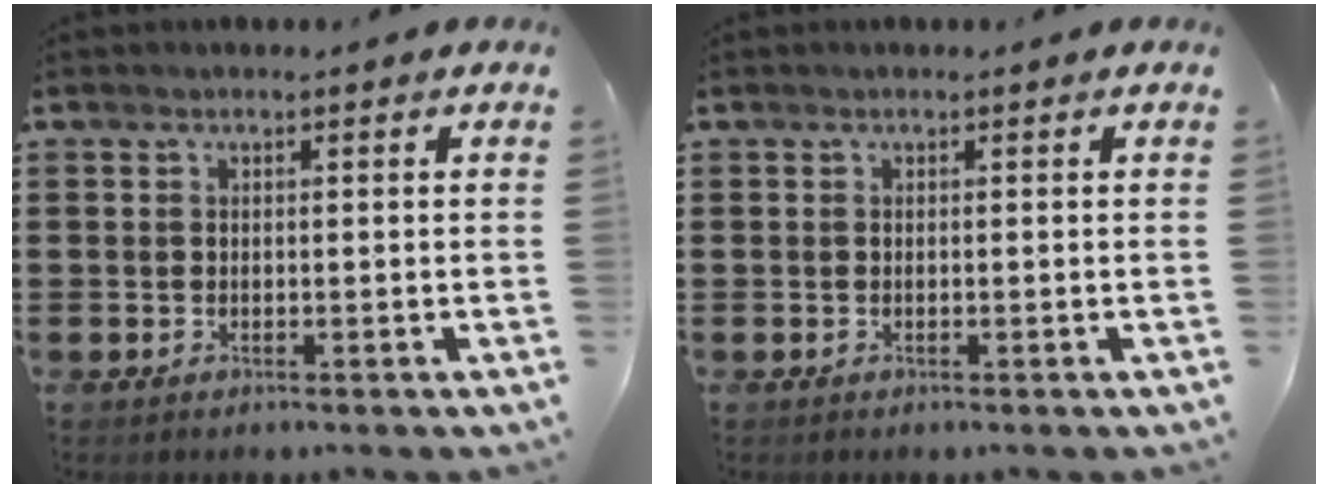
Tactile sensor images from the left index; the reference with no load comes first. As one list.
[{"total": 0.0}]